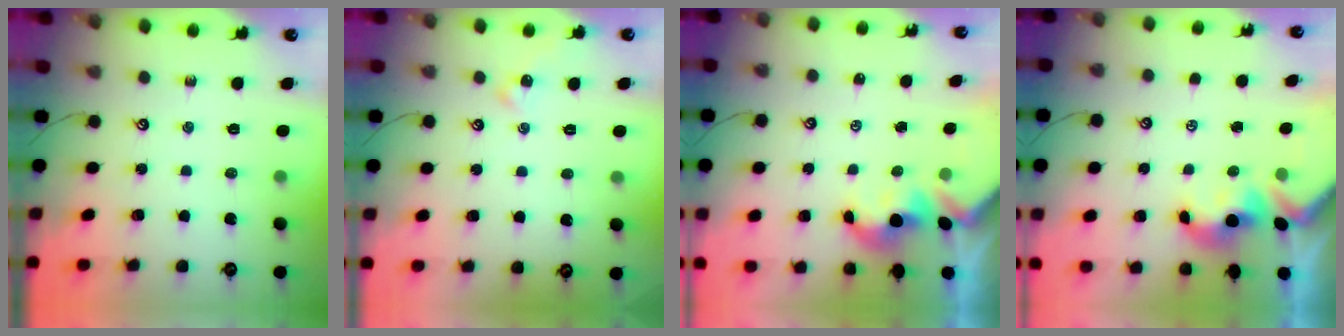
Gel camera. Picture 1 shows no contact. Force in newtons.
{"total": 1.3, "press": 1.2, "slide": 0.4}
{"total": 2.4, "press": 2.4, "slide": 0.3}
{"total": 1.5, "press": 1.3, "slide": 0.7}